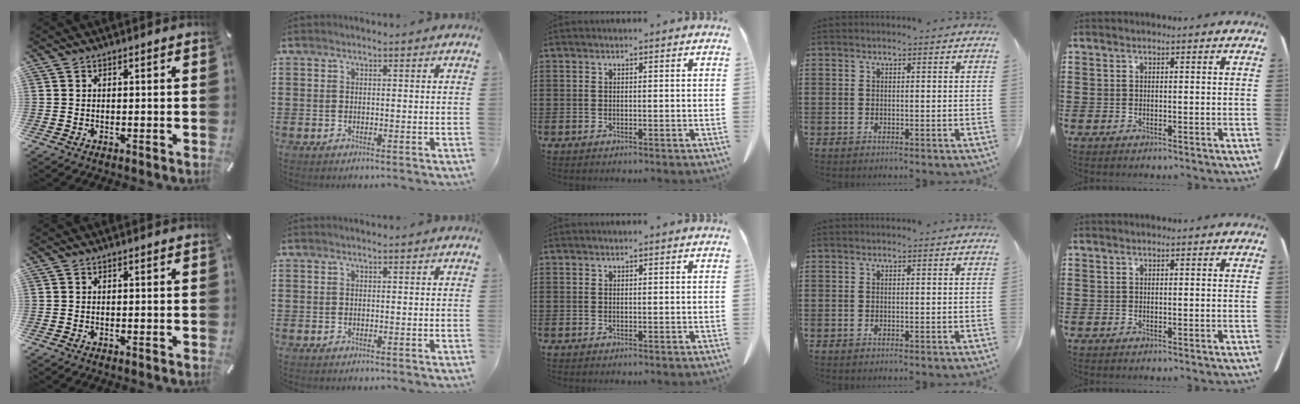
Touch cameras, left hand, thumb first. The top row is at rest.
{}